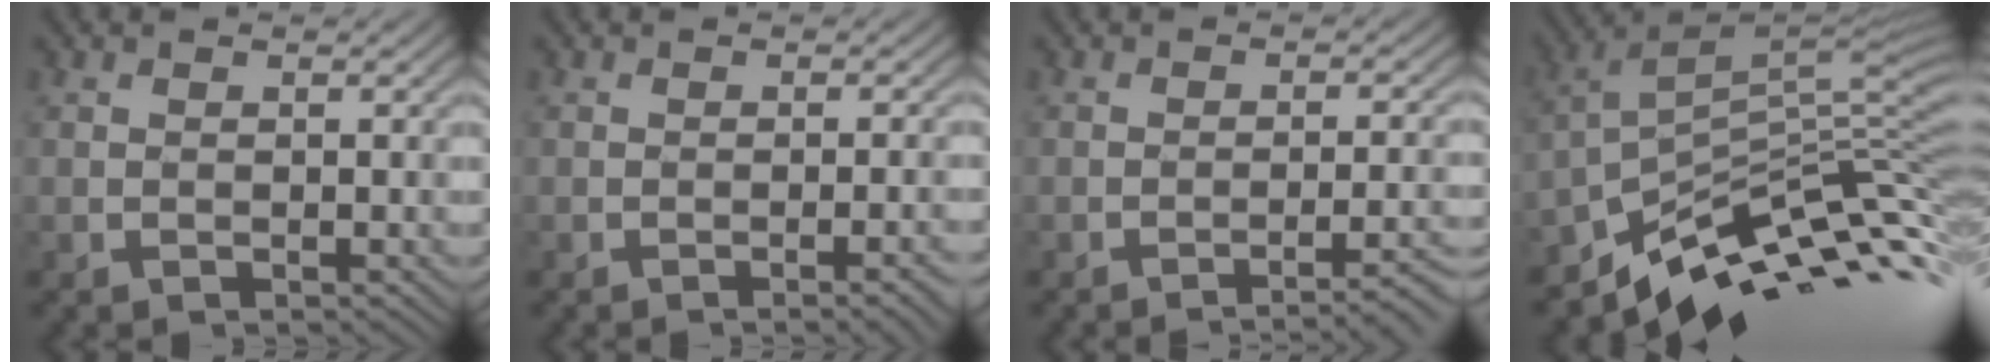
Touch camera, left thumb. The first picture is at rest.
{"total": 3.1, "force": [-1.3, 0.6, 2.7], "torque": [-0.032, 0.012, -0.024]}
{"total": 5.4, "force": [-3.2, 1.0, 4.2], "torque": [-0.054, 0.011, -0.049]}
{"total": 10.7, "force": [-6.0, 4.1, 7.8], "torque": [-0.149, 0.008, -0.110]}